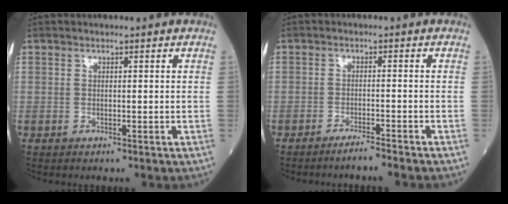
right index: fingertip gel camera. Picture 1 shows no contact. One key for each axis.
{"total": 2.7, "fx": -2.4, "fy": -0.6, "fz": 1.1, "tx": -0.020, "ty": -0.001, "tz": -0.042}